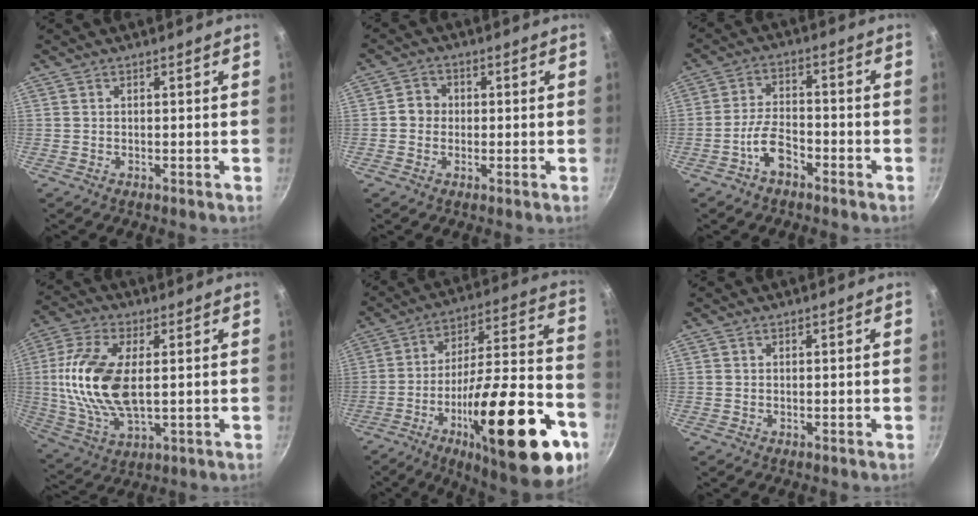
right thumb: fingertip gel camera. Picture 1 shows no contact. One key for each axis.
{"total": 3.6, "fx": -0.2, "fy": 3.3, "fz": 1.3, "tx": -0.001, "ty": 0.009, "tz": -0.012}
{"total": 6.2, "fx": -3.6, "fy": 3.0, "fz": 4.0, "tx": -0.067, "ty": 0.037, "tz": -0.070}
{"total": 16.1, "fx": 1.4, "fy": 8.2, "fz": 13.9, "tx": -0.274, "ty": 0.000, "tz": 0.028}
{"total": 31.3, "fx": -13.2, "fy": 9.5, "fz": 26.8, "tx": -0.357, "ty": 0.057, "tz": -0.205}
{"total": 0.0}